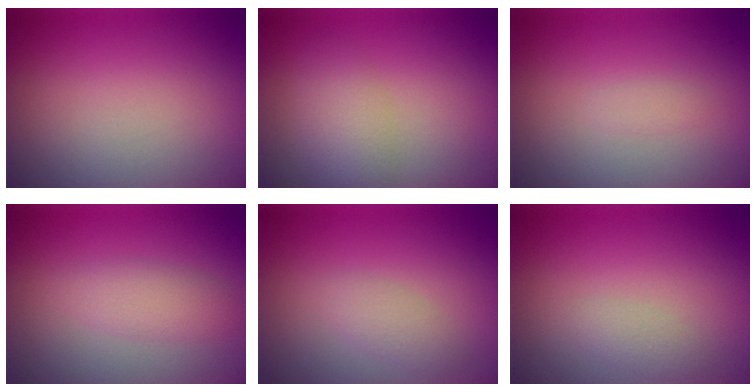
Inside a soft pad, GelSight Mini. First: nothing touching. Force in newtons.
{"total": 2.9, "press": 2.9, "slide": 0.1}
{"total": 0.5, "press": 0.5, "slide": 0.0}
{"total": 2.1, "press": 2.1, "slide": 0.1}
{"total": 1.4, "press": 1.4, "slide": 0.1}
{"total": 1.0, "press": 1.0, "slide": 0.0}